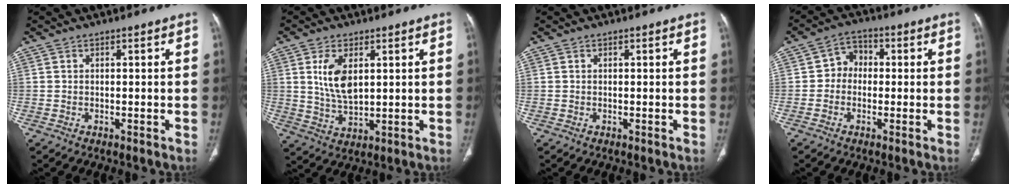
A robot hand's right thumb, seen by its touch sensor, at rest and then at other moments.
{"total": 7.9, "force": [2.3, 4.2, 6.3], "torque": [-0.116, -0.014, 0.054]}
{"total": 0.0}
{"total": 4.9, "force": [-0.3, 4.2, 2.5], "torque": [-0.018, 0.019, -0.018]}